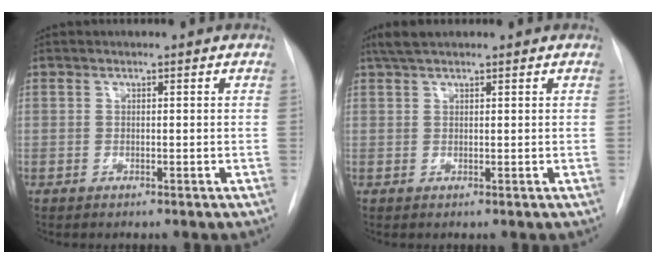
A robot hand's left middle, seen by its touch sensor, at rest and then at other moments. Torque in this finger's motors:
{"motor_torque": [0.34, -0.31, -0.02, 0.01]}